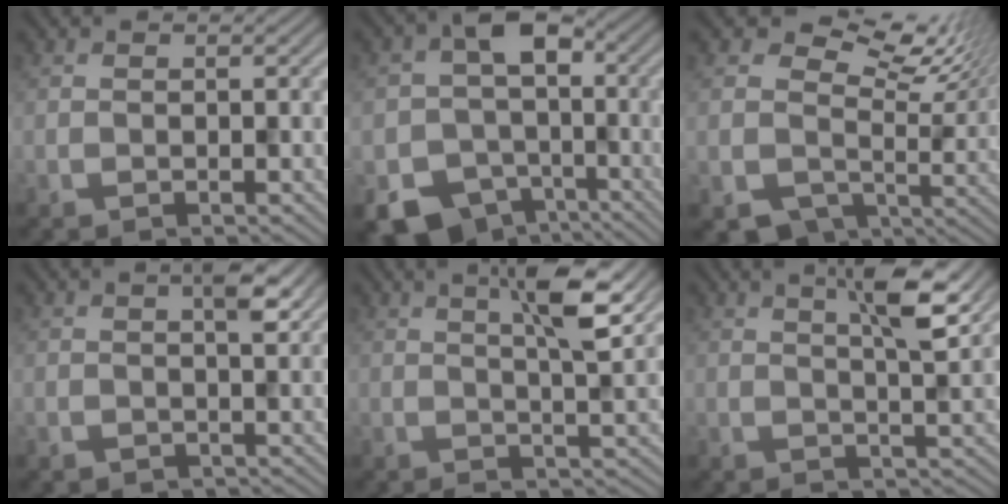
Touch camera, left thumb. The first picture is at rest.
{"total": 12.0, "force": [-4.3, 9.7, 5.6], "torque": [-0.092, -0.033, -0.079]}
{"total": 13.5, "force": [4.4, 9.8, 8.2], "torque": [-0.150, -0.006, 0.080]}
{"total": 2.6, "force": [0.7, 1.1, 2.2], "torque": [-0.035, 0.003, 0.010]}
{"total": 5.8, "force": [2.4, 0.5, 5.2], "torque": [-0.091, 0.007, 0.041]}
{"total": 5.1, "force": [2.5, 0.5, 4.5], "torque": [-0.081, 0.007, 0.042]}